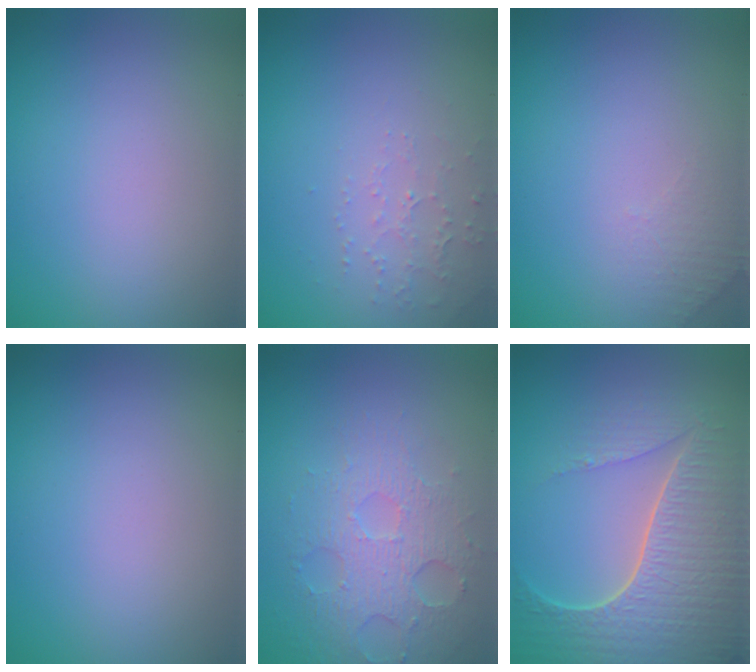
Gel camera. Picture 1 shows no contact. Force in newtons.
{"total": 1.5, "press": 1.5, "slide": 0.5}
{"total": 1.3, "press": 1.2, "slide": 0.3}
{"total": 0.0}
{"total": 3.6, "press": 3.2, "slide": 1.6}
{"total": 7.7, "press": 5.7, "slide": 5.2}